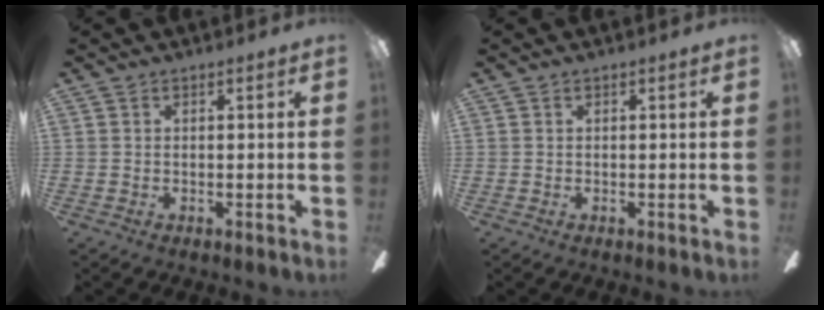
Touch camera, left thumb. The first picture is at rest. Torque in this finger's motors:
{"motor_torque": [-0.10, 0.10, 0.00, 0.01, 0.00]}